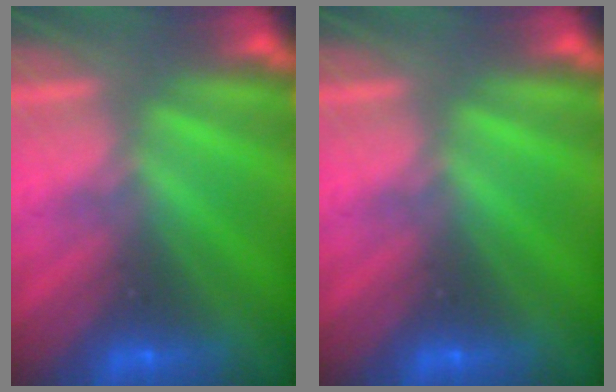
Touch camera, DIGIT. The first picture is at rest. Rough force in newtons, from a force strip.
{"total": 0.0}